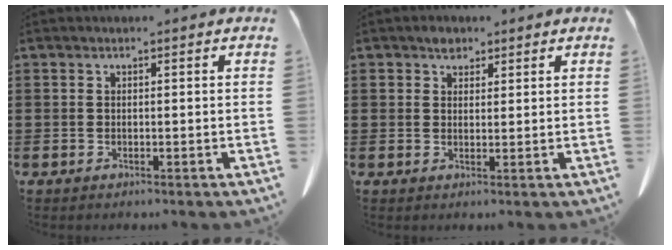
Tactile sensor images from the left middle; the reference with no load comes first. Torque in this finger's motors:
{"motor_torque": [0.02, 0.02, 0.01, 0.01]}